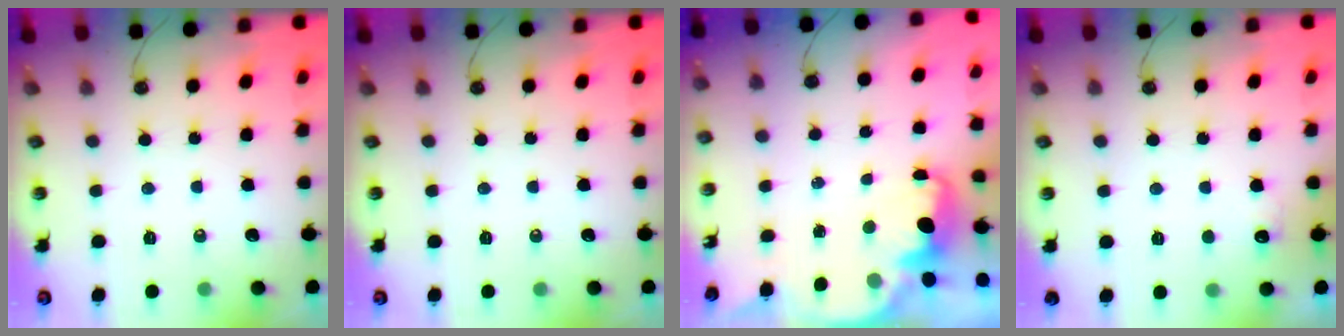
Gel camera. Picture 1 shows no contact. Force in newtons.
{"total": 0.0}
{"total": 2.7, "press": 2.6, "slide": 0.7}
{"total": 5.3, "press": 5.1, "slide": 1.2}